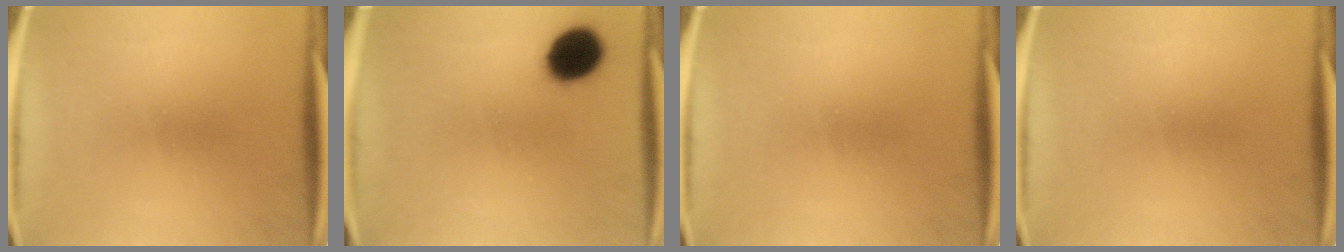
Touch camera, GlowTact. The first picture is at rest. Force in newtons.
{"total": 10.7}
{"total": 0.0}
{"total": 0.0}